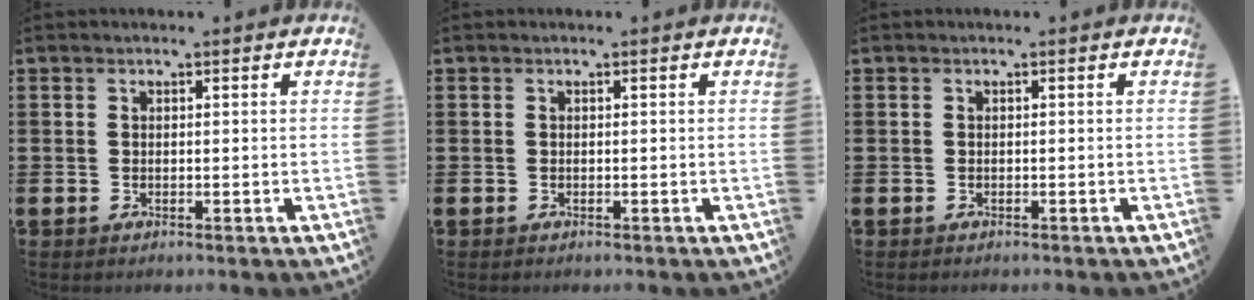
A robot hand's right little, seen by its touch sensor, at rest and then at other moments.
{"total": 0.0}
{"total": 0.0}